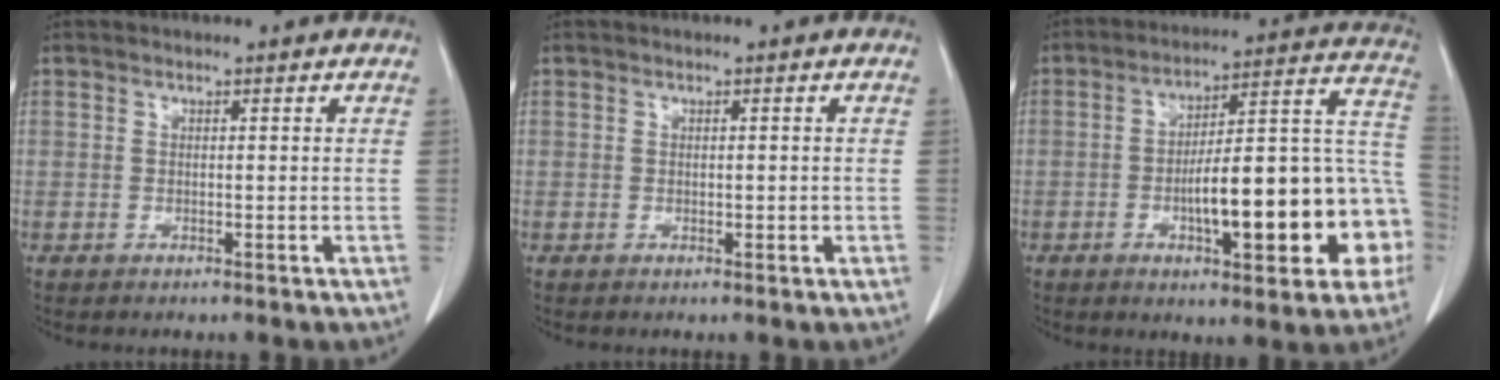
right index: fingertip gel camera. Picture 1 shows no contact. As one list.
[{"total": 0.9, "force": [-0.1, 0.6, 0.7], "torque": [-0.006, 0.003, 0.001]}, {"total": 21.1, "force": [-5.6, 5.0, 19.8], "torque": [-0.211, 0.043, -0.067]}]